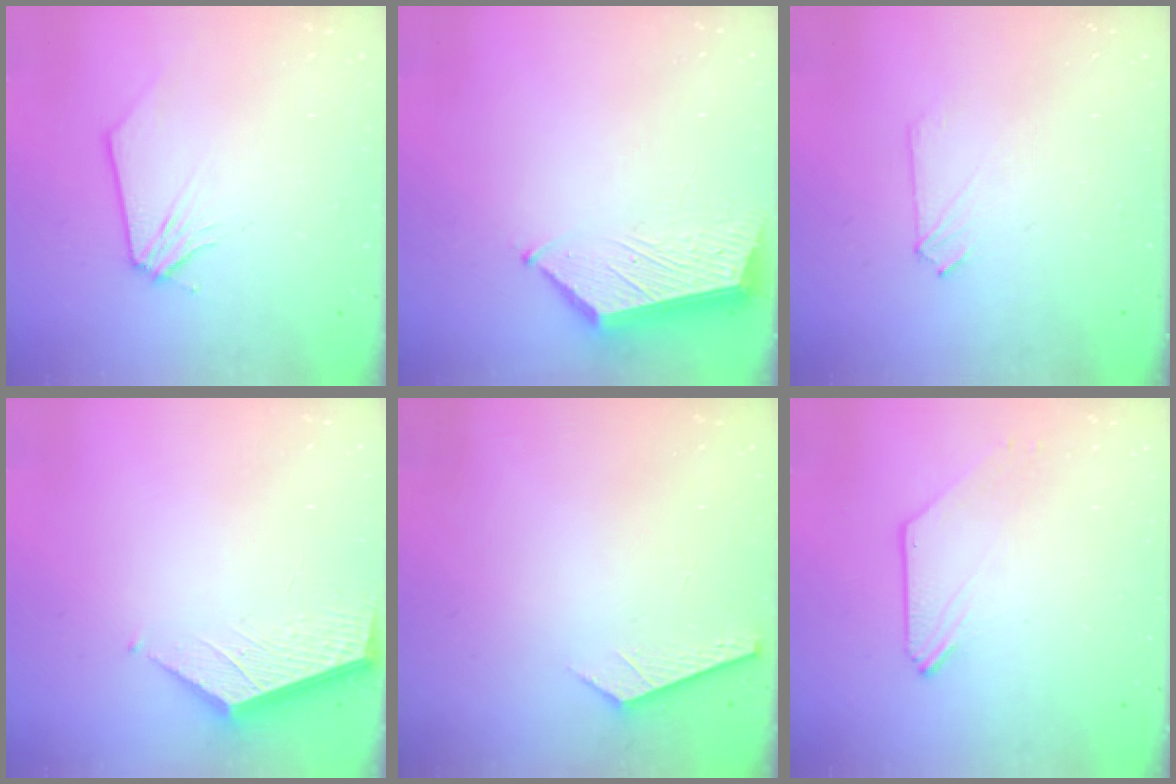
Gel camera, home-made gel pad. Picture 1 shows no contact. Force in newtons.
{"total": 6.8, "press": 6.7, "slide": 0.5}
{"total": 2.6, "press": 2.6, "slide": 0.6}
{"total": 3.7, "press": 3.7, "slide": 0.3}
{"total": 2.8, "press": 2.8, "slide": 0.3}
{"total": 0.0}